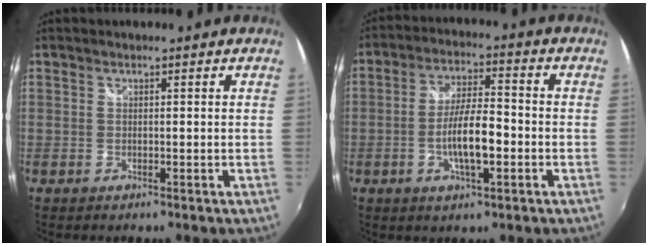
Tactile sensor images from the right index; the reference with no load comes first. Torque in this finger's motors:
{"motor_torque": [1.42, -0.36, 0.75, 0.15]}